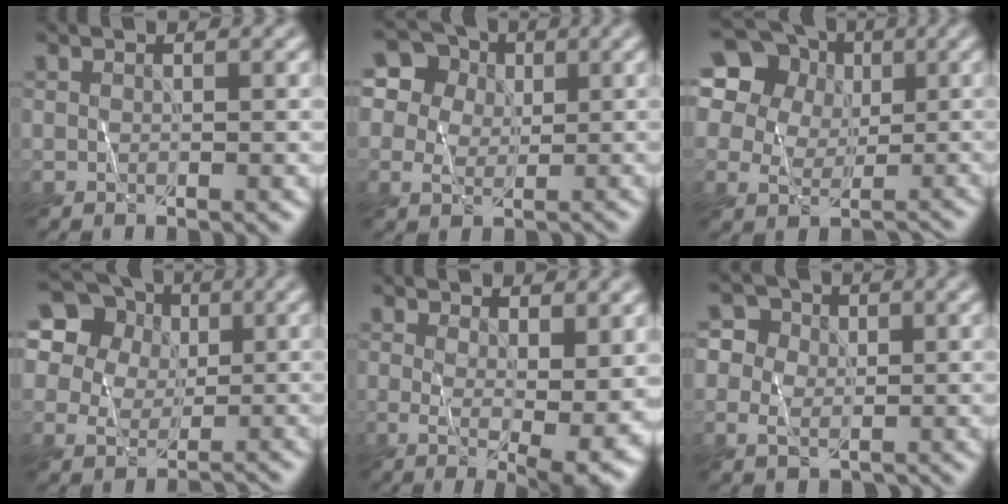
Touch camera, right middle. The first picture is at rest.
{"total": 8.6, "force": [4.0, 6.8, 3.4], "torque": [-0.074, 0.030, 0.053]}
{"total": 17.5, "force": [7.4, 14.3, 6.8], "torque": [-0.191, 0.067, 0.124]}
{"total": 13.8, "force": [5.3, 11.6, 5.1], "torque": [-0.140, 0.064, 0.090]}
{"total": 6.1, "force": [0.4, 1.7, 5.8], "torque": [-0.094, -0.019, 0.014]}
{"total": 5.7, "force": [0.6, 5.3, 2.1], "torque": [-0.025, 0.034, -0.012]}